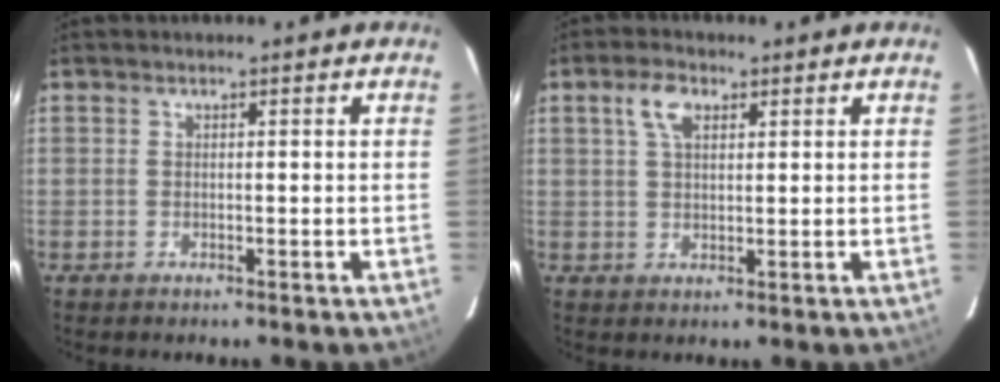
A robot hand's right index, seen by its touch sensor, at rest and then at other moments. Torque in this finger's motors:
{"motor_torque": [0.51, 0.25, 0.17, 0.06]}